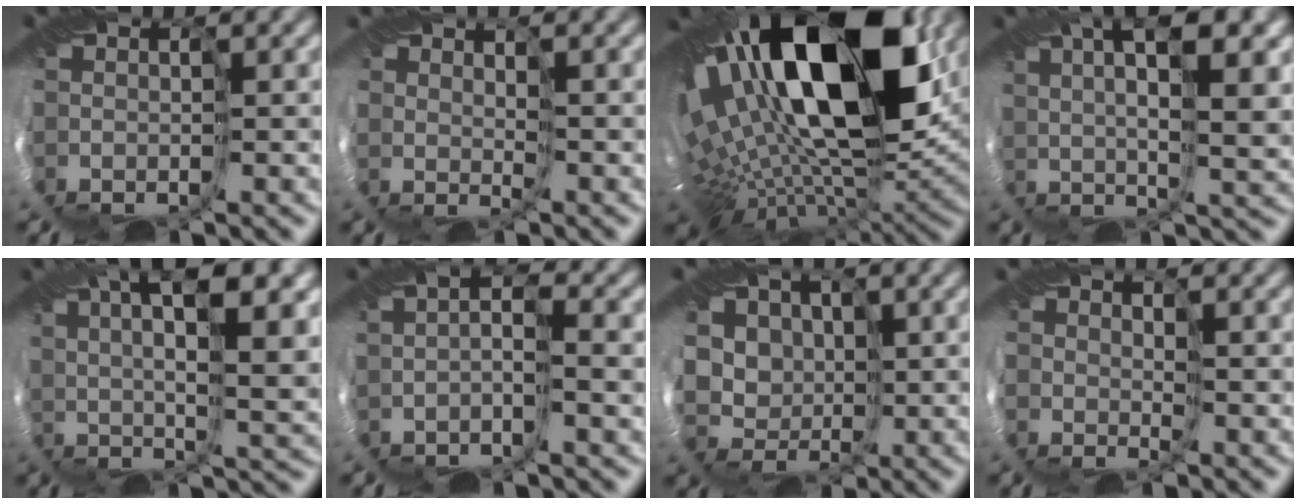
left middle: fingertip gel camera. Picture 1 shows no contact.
{"total": 2.4, "force": [1.6, -1.0, -1.5], "torque": [0.020, 0.001, 0.031]}
{"total": 18.5, "force": [6.2, 7.4, 15.7], "torque": [-0.277, 0.020, 0.100]}
{"total": 9.2, "force": [4.6, 2.6, 7.6], "torque": [-0.102, 0.024, 0.066]}
{"total": 10.4, "force": [5.2, 2.9, 8.5], "torque": [-0.122, 0.024, 0.079]}
{"total": 0.9, "force": [0.1, -0.6, 0.6], "torque": [-0.012, 0.002, 0.000]}
{"total": 4.7, "force": [3.3, 3.3, -0.1], "torque": [-0.024, 0.007, 0.062]}
{"total": 1.9, "force": [1.3, -0.6, -1.3], "torque": [0.017, 0.000, 0.025]}